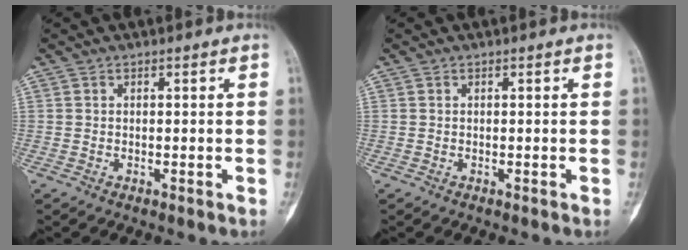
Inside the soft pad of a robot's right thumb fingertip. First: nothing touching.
{"total": 0.0}